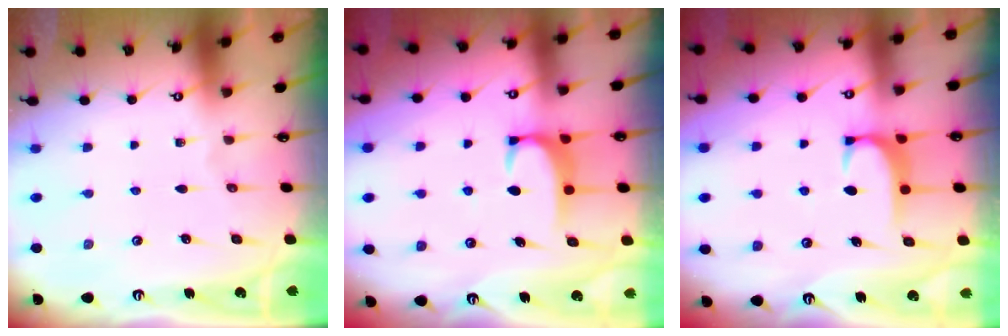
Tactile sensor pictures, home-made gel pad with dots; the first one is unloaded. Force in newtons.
{"total": 2.0, "press": 2.0, "slide": 0.5}
{"total": 1.9, "press": 1.8, "slide": 0.5}